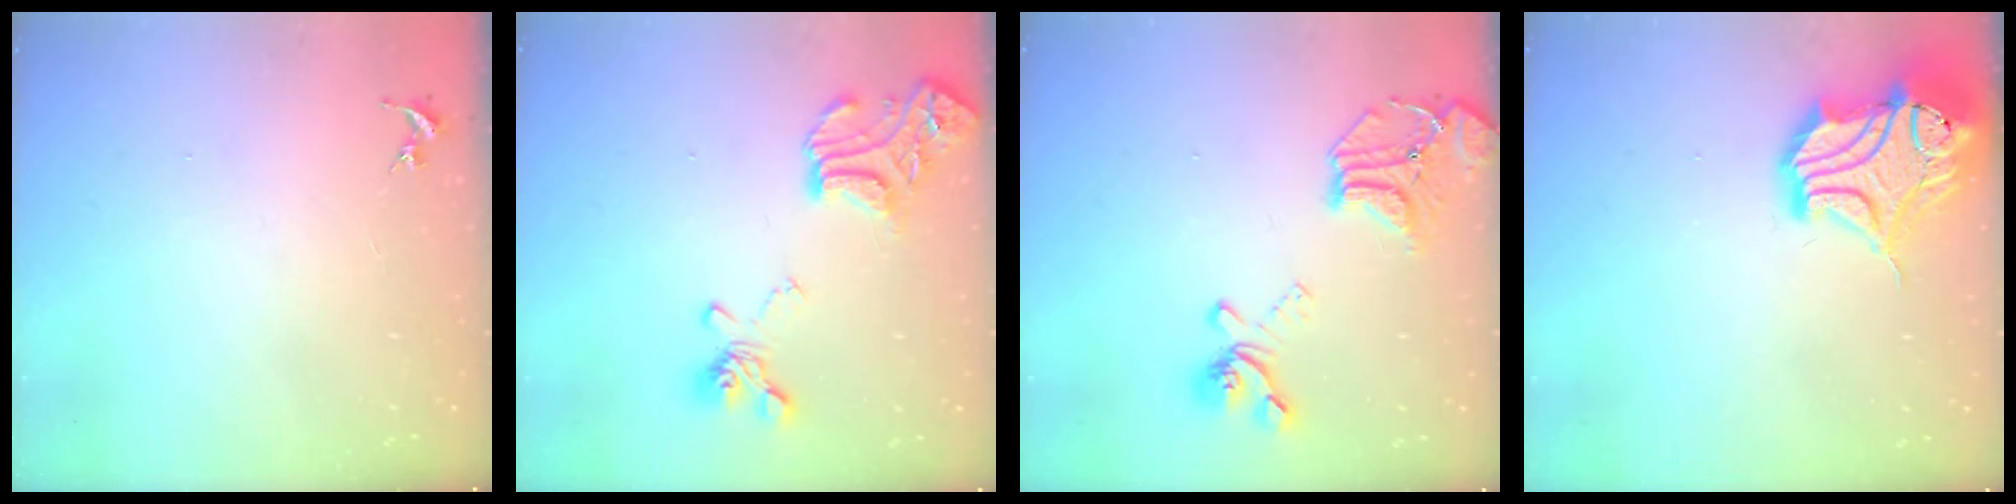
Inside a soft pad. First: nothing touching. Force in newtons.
{"total": 17.9, "press": 17.8, "slide": 1.8}
{"total": 17.4, "press": 17.3, "slide": 1.8}
{"total": 18.4, "press": 18.2, "slide": 2.4}